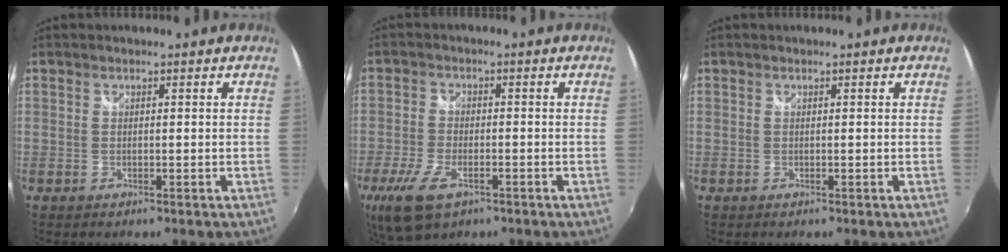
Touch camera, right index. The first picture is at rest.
{"total": 10.9, "force": [-5.9, 5.3, 7.4], "torque": [-0.180, -0.029, -0.106]}
{"total": 0.0}